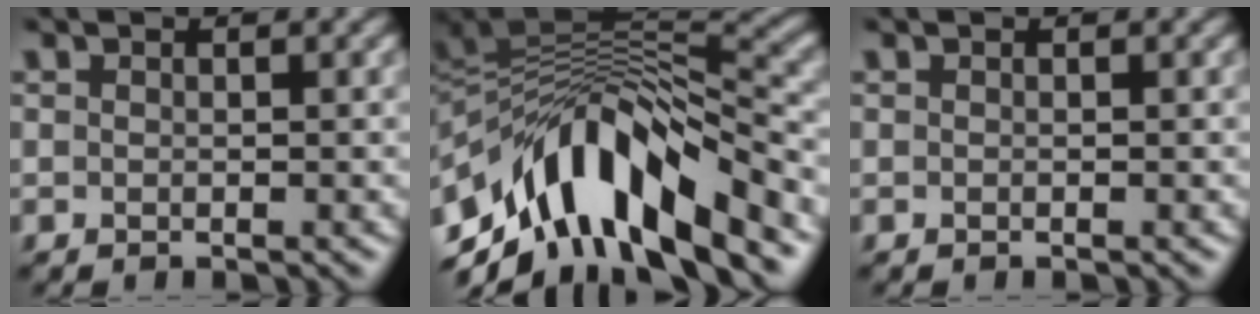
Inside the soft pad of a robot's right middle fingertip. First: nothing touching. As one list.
[{"total": 12.2, "force": [-5.7, 5.9, 9.0], "torque": [-0.152, 0.012, -0.101]}, {"total": 0.0}]